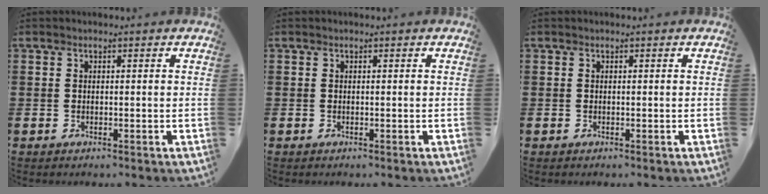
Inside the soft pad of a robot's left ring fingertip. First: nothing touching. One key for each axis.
{"total": 0.0}
{"total": 0.0}